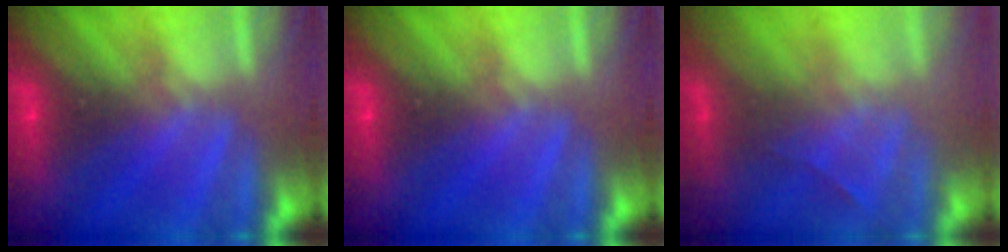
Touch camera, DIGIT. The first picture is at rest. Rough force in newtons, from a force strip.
{"total": 0.0}
{"total": 2.3}